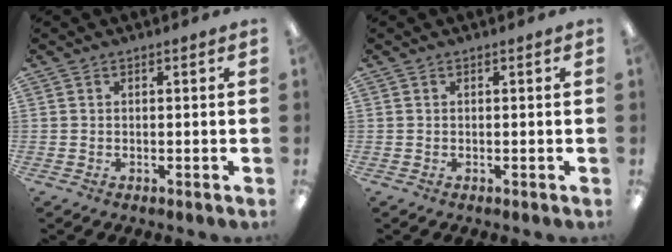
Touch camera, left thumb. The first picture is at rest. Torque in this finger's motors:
{"motor_torque": [-0.05, -0.05, 0.01, 0.00, 0.00]}